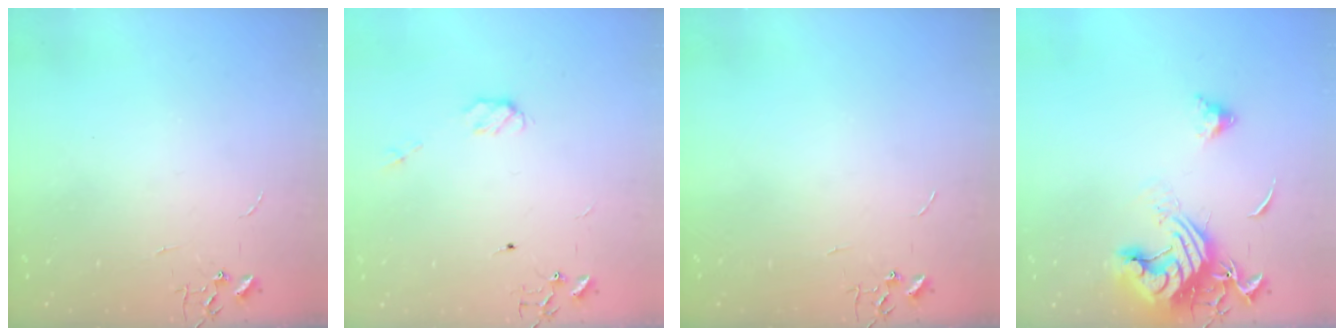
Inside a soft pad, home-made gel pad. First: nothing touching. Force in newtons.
{"total": 3.7, "press": 3.7, "slide": 0.6}
{"total": 0.0}
{"total": 14.9, "press": 14.8, "slide": 1.9}